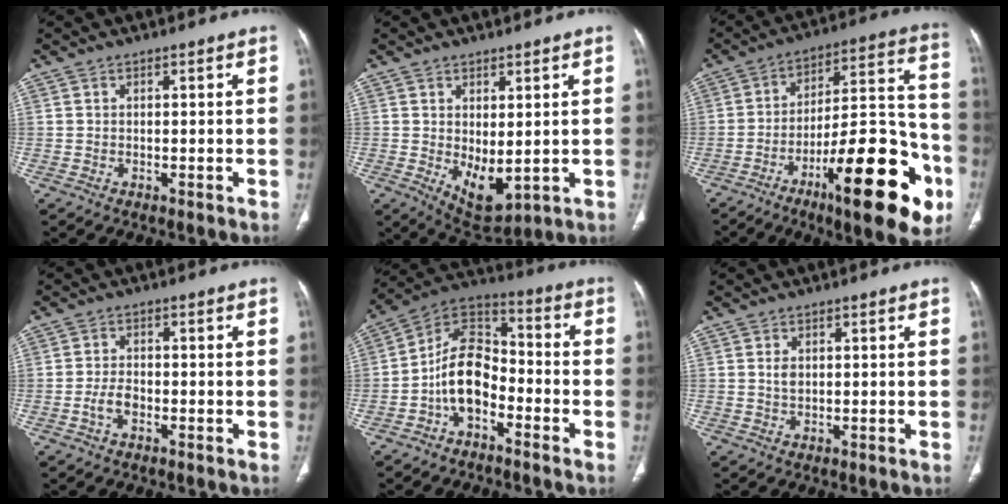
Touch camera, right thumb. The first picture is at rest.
{"total": 7.4, "force": [-0.1, 3.8, 6.3], "torque": [-0.086, -0.018, 0.019]}
{"total": 27.0, "force": [-11.9, 7.9, 22.9], "torque": [-0.290, 0.072, -0.173]}
{"total": 3.1, "force": [-1.4, 1.6, 2.3], "torque": [-0.049, 0.014, -0.028]}
{"total": 12.1, "force": [-4.4, 7.6, 8.2], "torque": [-0.129, 0.063, -0.091]}
{"total": 1.8, "force": [0.4, 1.2, 1.3], "torque": [-0.024, -0.003, 0.010]}